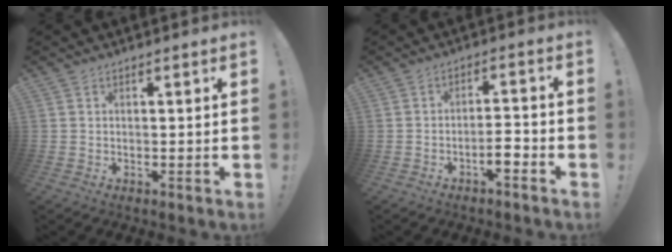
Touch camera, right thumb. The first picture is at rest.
{"total": 5.0, "force": [-2.7, 1.8, 3.8], "torque": [-0.049, 0.012, -0.046]}